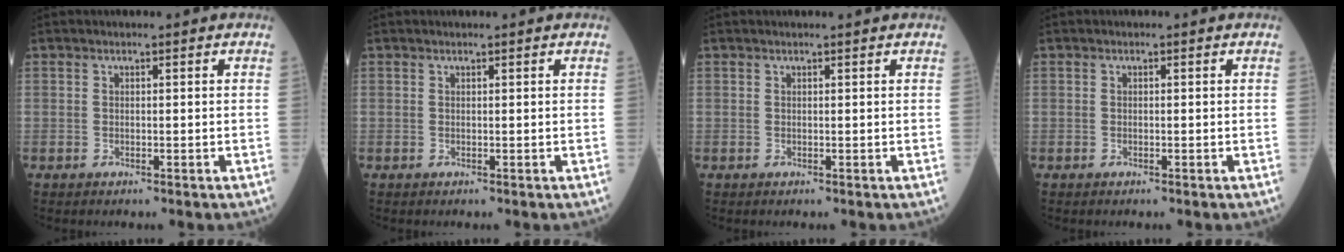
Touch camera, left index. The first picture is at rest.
{"total": 0.7, "force": [0.6, -0.1, 0.3], "torque": [-0.007, 0.004, 0.013]}
{"total": 1.8, "force": [1.7, -0.1, 0.7], "torque": [-0.007, 0.011, 0.023]}
{"total": 0.0}